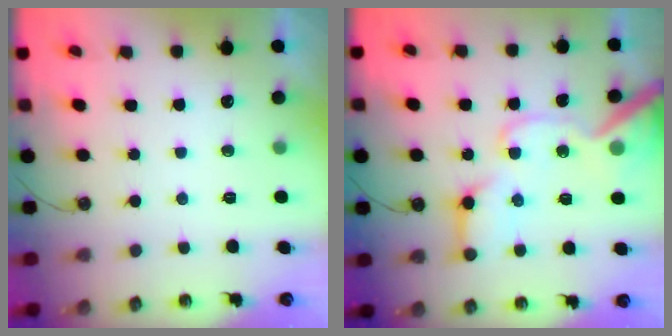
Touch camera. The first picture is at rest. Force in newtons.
{"total": 19.2, "press": 19.0, "slide": 2.3}